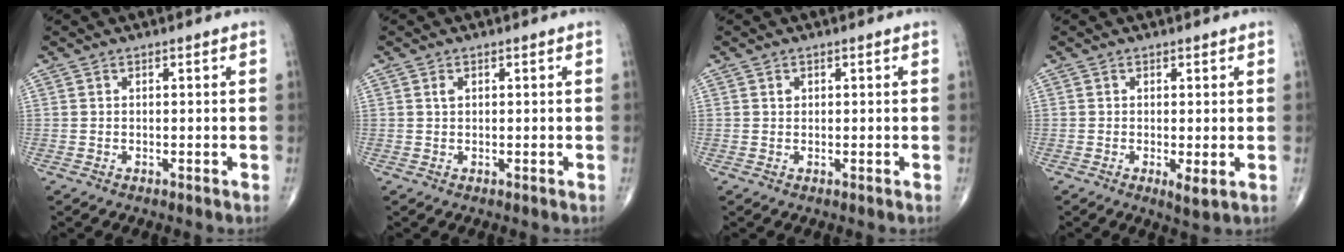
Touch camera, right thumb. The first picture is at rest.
{"total": 0.9, "force": [0.4, 0.6, 0.6], "torque": [-0.012, 0.001, 0.007]}
{"total": 0.8, "force": [0.3, 0.6, 0.3], "torque": [-0.001, -0.001, 0.006]}
{"total": 2.4, "force": [-0.3, 0.6, 2.3], "torque": [-0.041, -0.010, -0.005]}